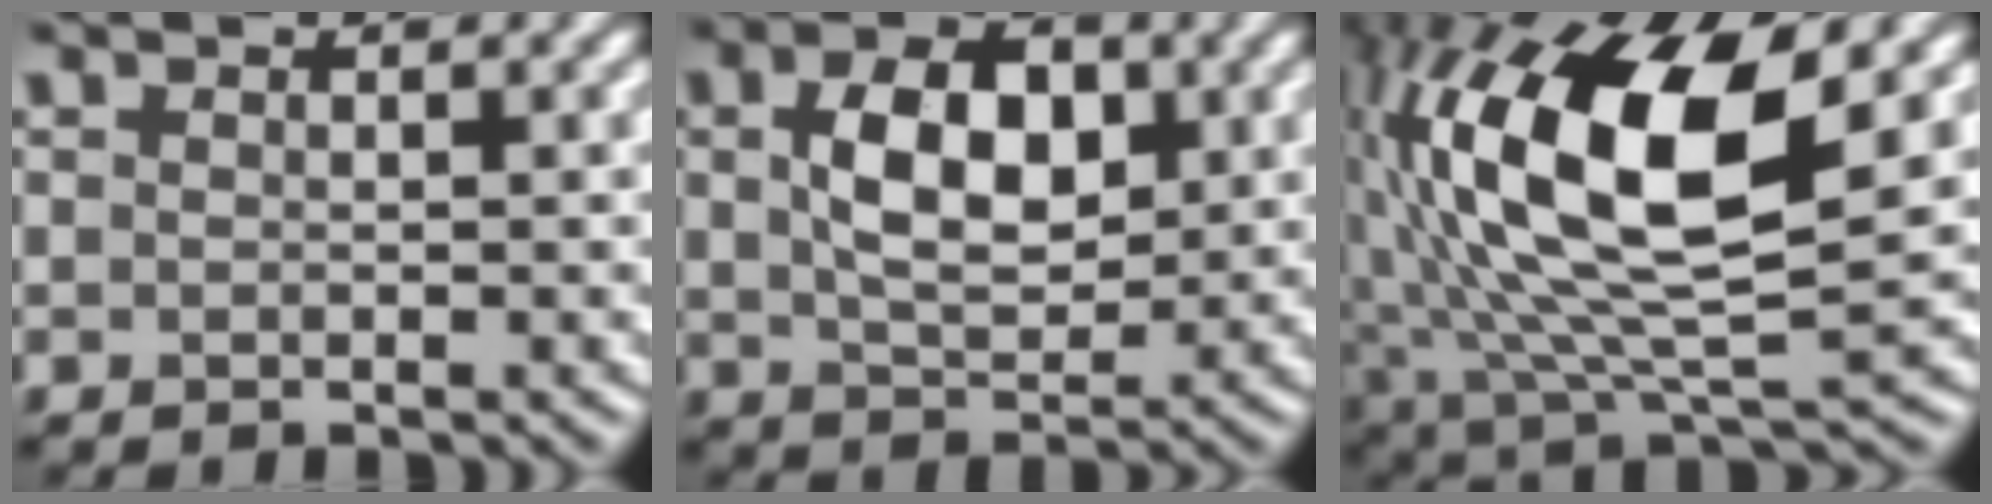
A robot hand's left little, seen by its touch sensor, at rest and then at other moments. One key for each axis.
{"total": 6.4, "fx": 1.2, "fy": 3.9, "fz": 4.9, "tx": -0.089, "ty": 0.003, "tz": 0.020}
{"total": 14.7, "fx": 2.9, "fy": 5.9, "fz": 13.2, "tx": -0.260, "ty": 0.009, "tz": 0.052}